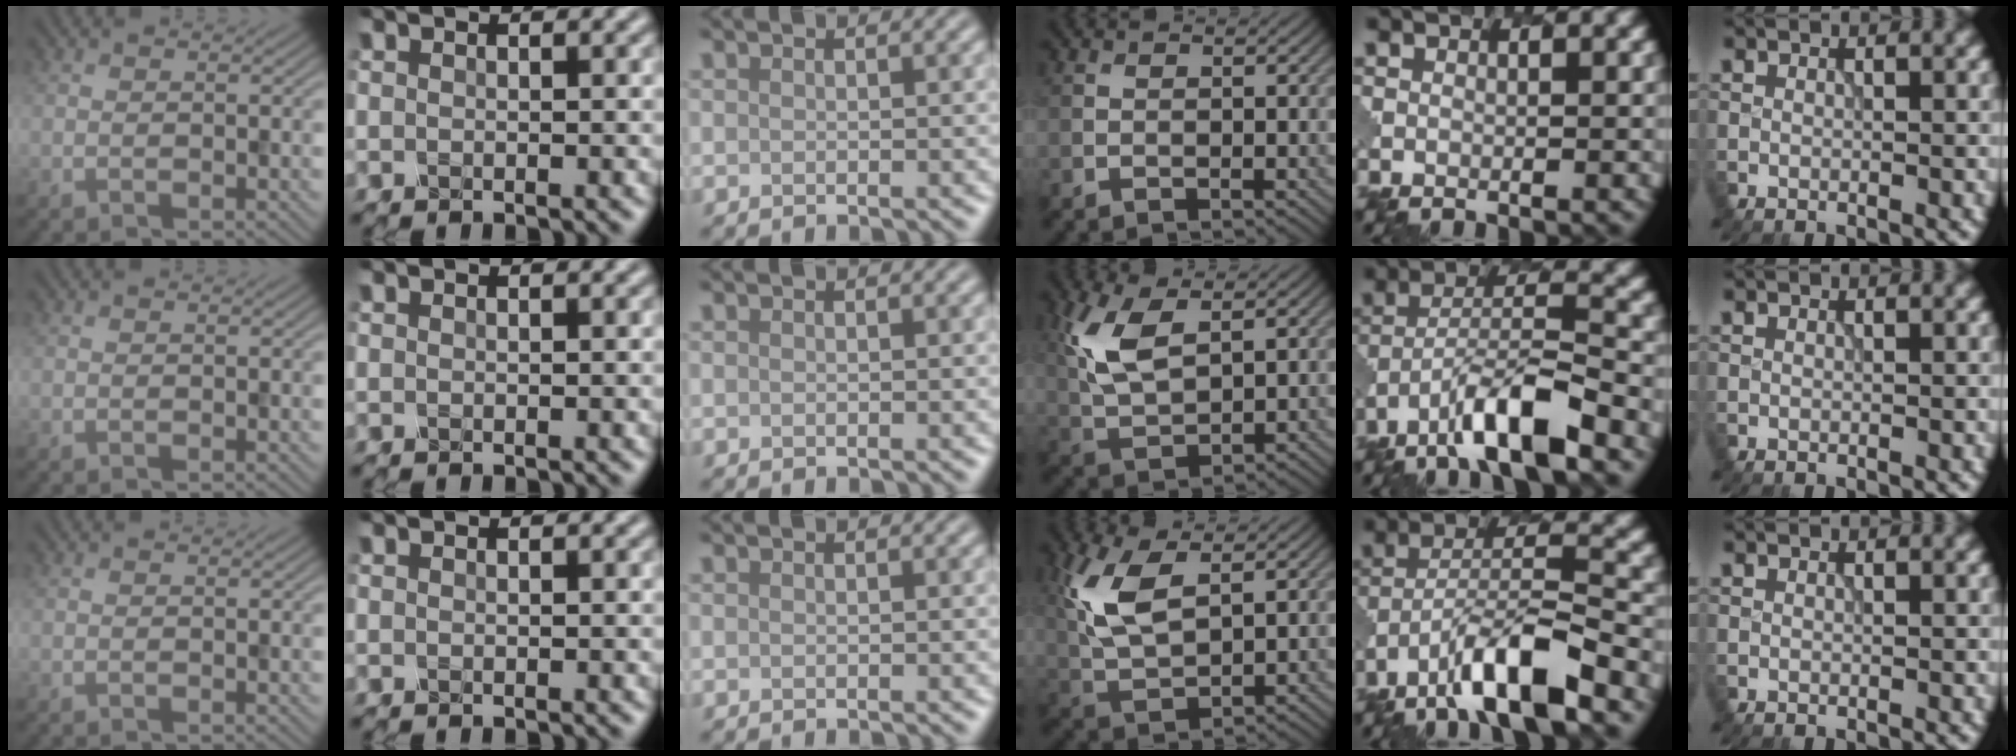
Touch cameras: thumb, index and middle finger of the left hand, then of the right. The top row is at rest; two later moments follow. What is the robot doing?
{"motion": "insert", "object": "pen bag"}